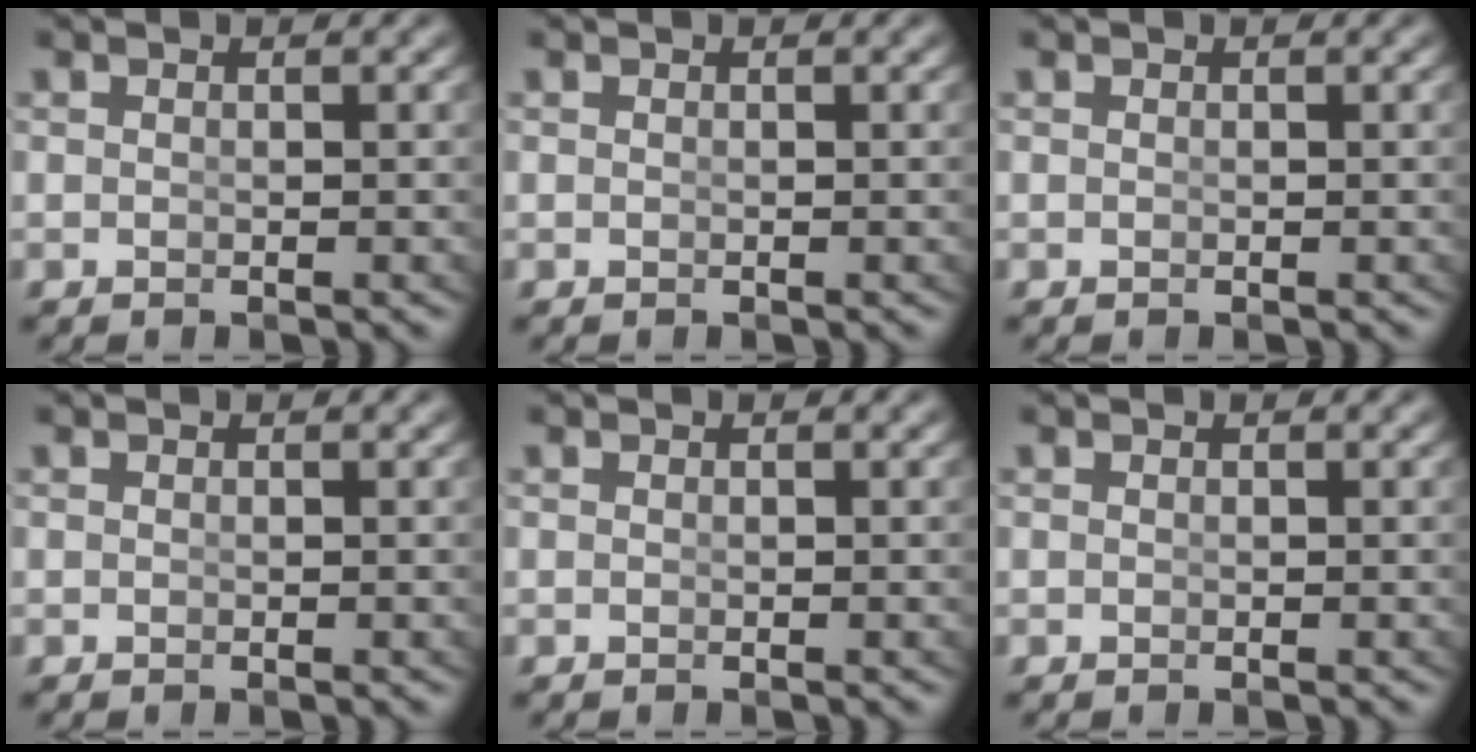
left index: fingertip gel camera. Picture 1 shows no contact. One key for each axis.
{"total": 0.0}
{"total": 0.0}
{"total": 0.0}
{"total": 0.0}
{"total": 0.0}